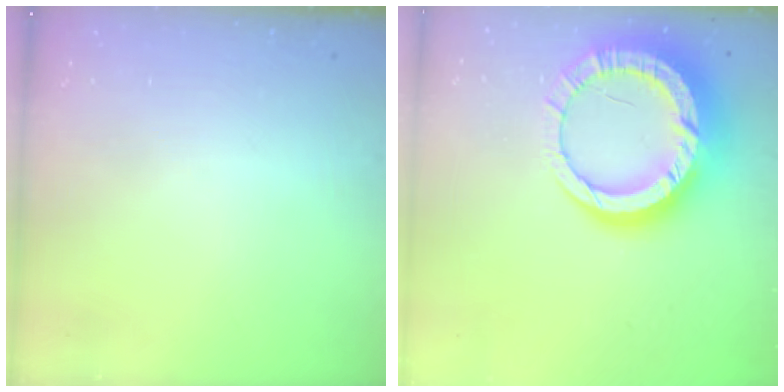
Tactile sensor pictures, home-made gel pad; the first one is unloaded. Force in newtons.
{"total": 20.6, "press": 20.5, "slide": 1.9}